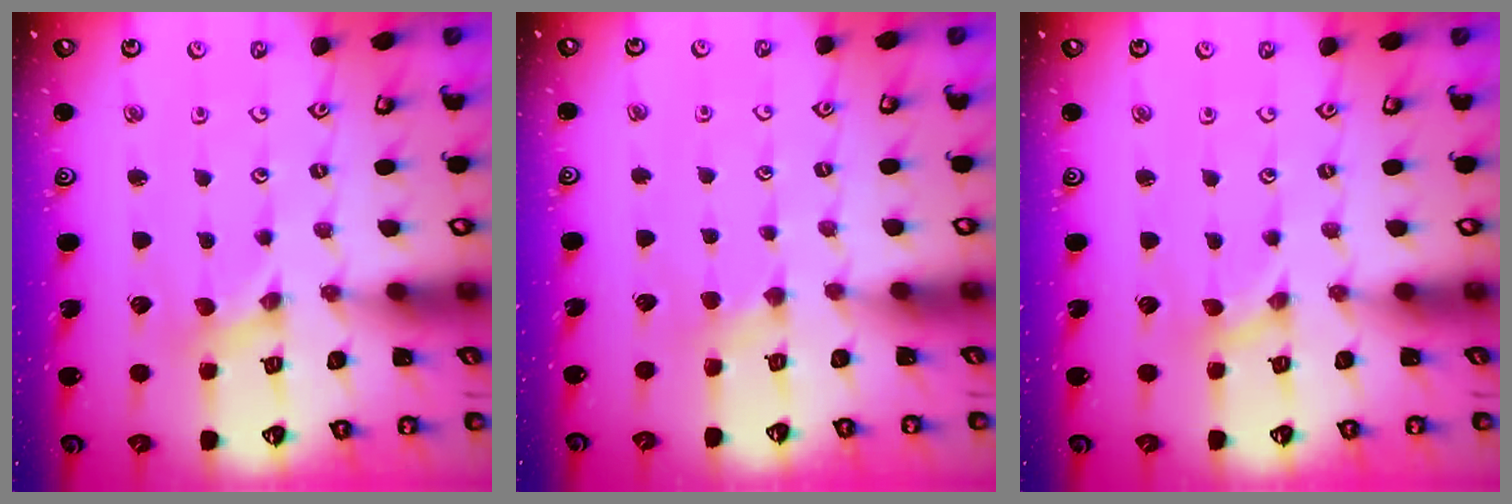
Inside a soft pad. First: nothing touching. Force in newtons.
{"total": 2.4, "press": 2.3, "slide": 0.3}
{"total": 0.0}